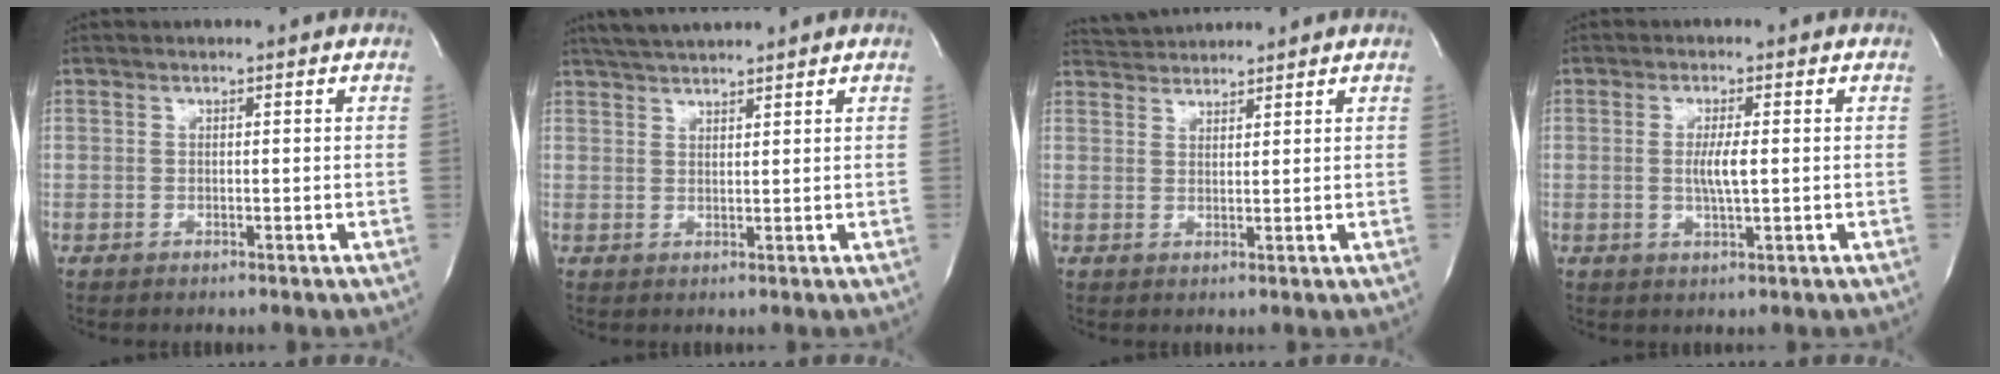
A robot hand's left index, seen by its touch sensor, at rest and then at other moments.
{"total": 5.3, "force": [4.9, 0.1, 2.1], "torque": [-0.041, 0.027, 0.090]}
{"total": 3.9, "force": [3.8, 0.1, 0.0], "torque": [-0.011, 0.024, 0.073]}
{"total": 3.6, "force": [-0.1, 0.3, 3.6], "torque": [-0.071, -0.004, 0.002]}